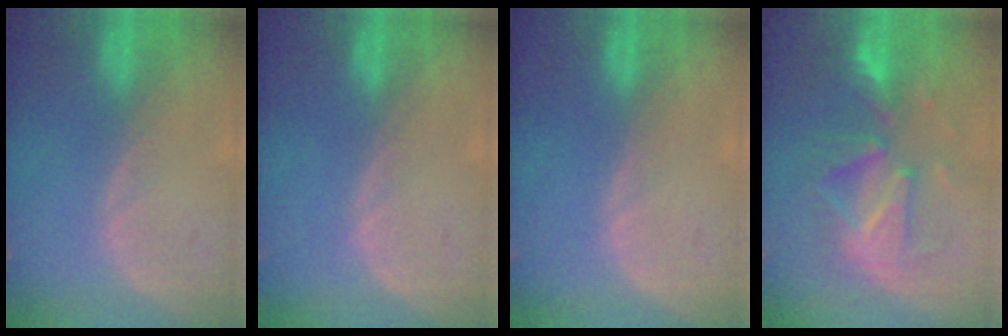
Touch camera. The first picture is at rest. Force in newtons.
{"total": 0.0}
{"total": 0.0}
{"total": 10.0, "press": 8.8, "slide": 4.7}